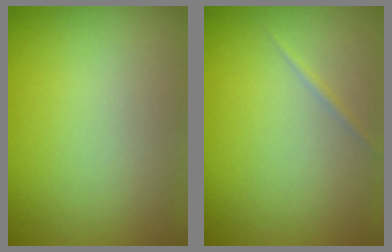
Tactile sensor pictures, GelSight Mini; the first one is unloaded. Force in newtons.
{"total": 0.5, "press": 0.5, "slide": 0.0}